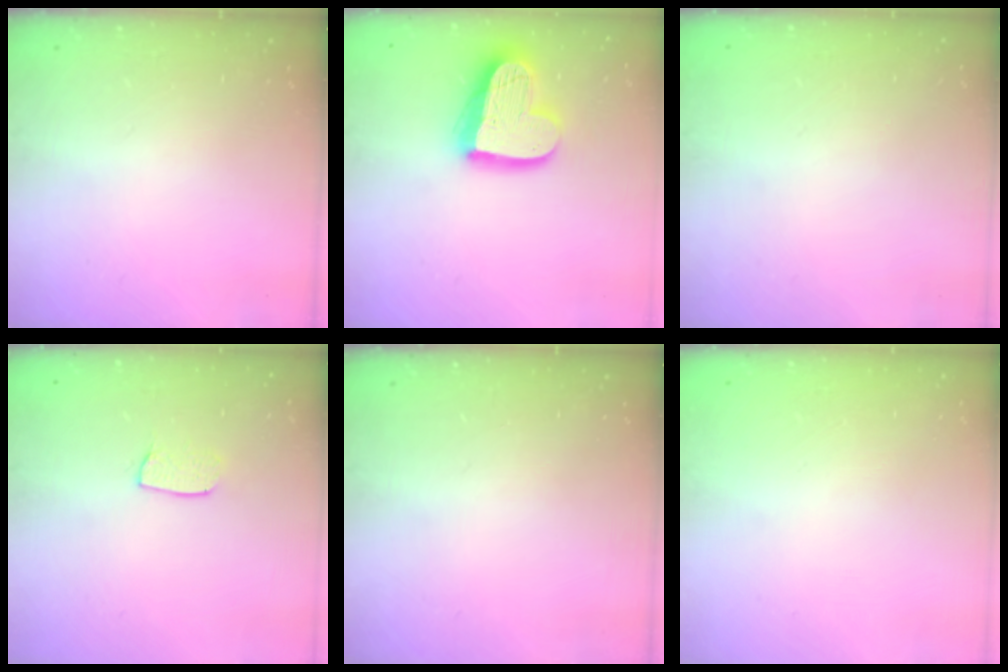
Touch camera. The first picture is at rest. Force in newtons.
{"total": 20.0, "press": 20.0, "slide": 1.7}
{"total": 0.0}
{"total": 5.5, "press": 5.5, "slide": 0.4}
{"total": 0.0}
{"total": 0.0}